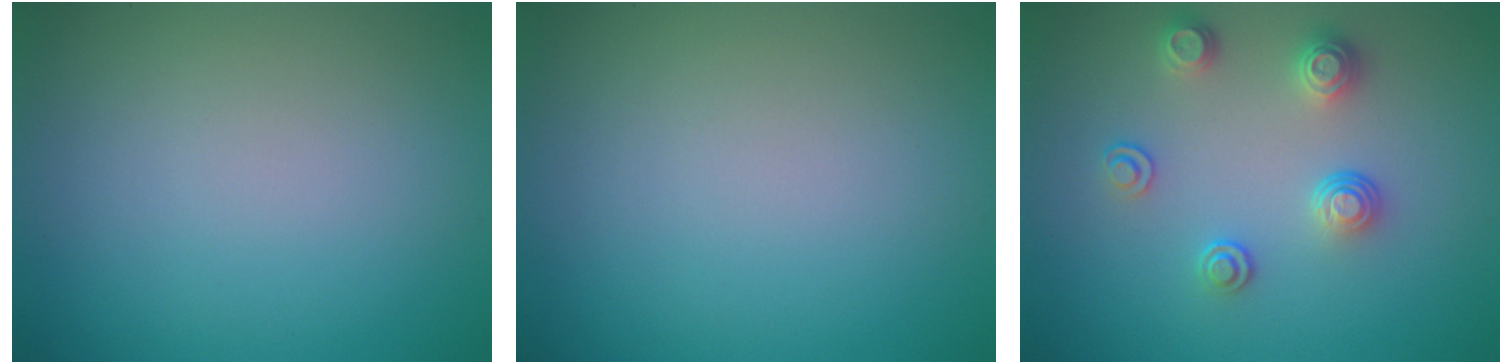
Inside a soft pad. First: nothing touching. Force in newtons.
{"total": 0.0}
{"total": 2.7, "press": 2.5, "slide": 0.9}